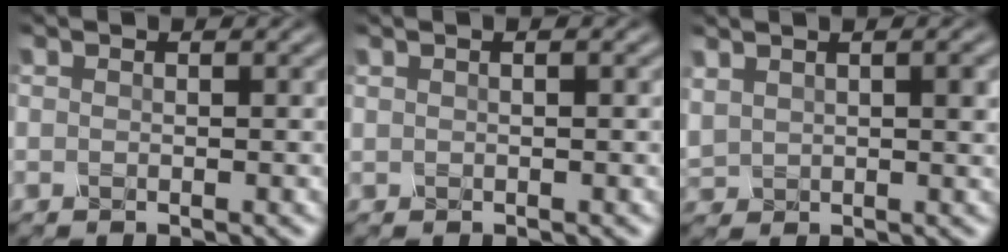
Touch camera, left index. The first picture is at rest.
{"total": 0.7, "force": [0.4, 0.1, 0.5], "torque": [-0.011, 0.003, 0.004]}
{"total": 3.1, "force": [1.6, 1.8, 2.0], "torque": [-0.045, 0.004, 0.031]}